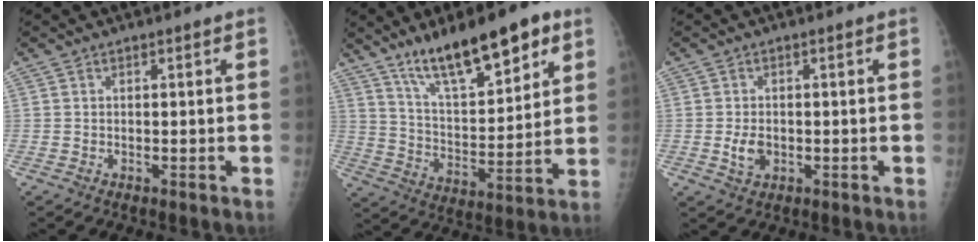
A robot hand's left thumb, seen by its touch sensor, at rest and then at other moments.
{"total": 17.9, "force": [11.4, 5.7, 12.5], "torque": [-0.170, -0.053, 0.201]}
{"total": 3.2, "force": [-0.6, 2.2, 2.3], "torque": [-0.038, -0.001, -0.006]}